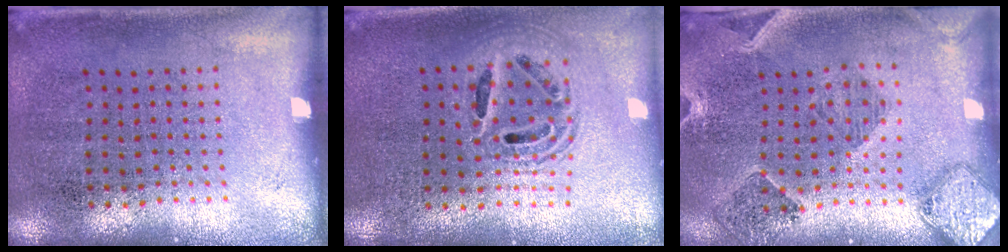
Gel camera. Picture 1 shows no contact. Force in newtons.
{"total": 1.7, "press": 1.5, "slide": 1.0}
{"total": 1.4, "press": 1.4, "slide": 0.3}